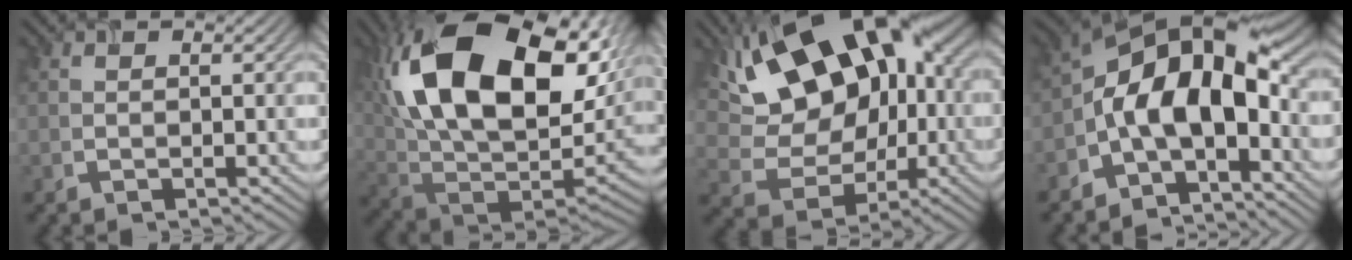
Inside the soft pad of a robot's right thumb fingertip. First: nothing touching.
{"total": 23.4, "force": [8.7, 13.4, 17.1], "torque": [-0.374, 0.031, 0.165]}
{"total": 18.4, "force": [5.2, 11.1, 13.7], "torque": [-0.244, 0.031, 0.085]}
{"total": 13.5, "force": [-2.6, 7.1, 11.2], "torque": [-0.187, 0.011, -0.060]}